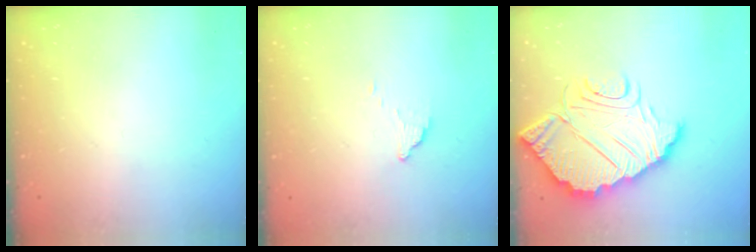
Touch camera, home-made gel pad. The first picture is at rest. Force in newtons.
{"total": 3.2, "press": 3.2, "slide": 0.1}
{"total": 14.3, "press": 14.2, "slide": 1.2}